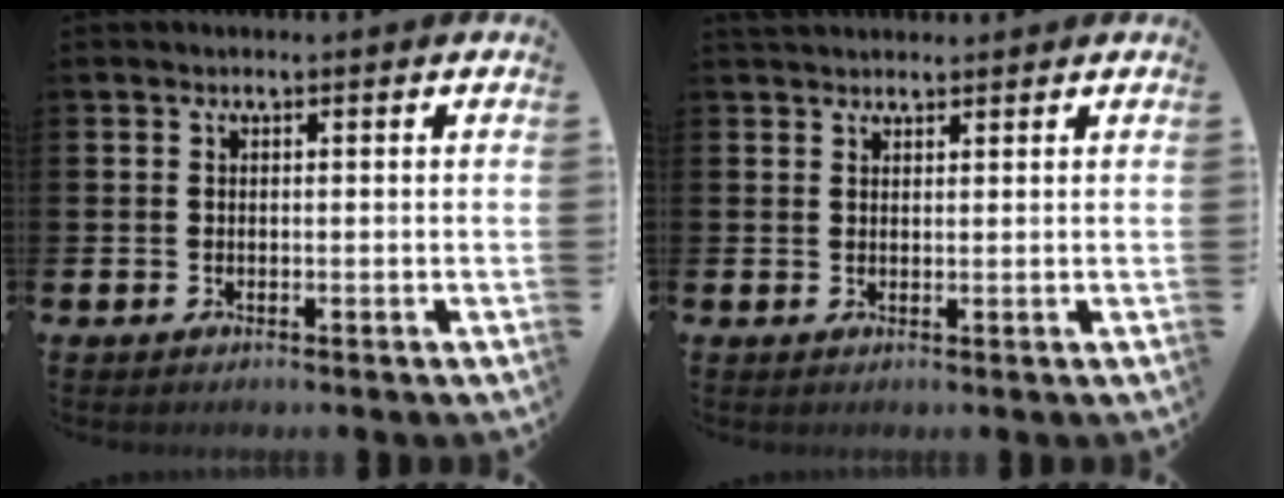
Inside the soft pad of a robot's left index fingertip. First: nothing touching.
{"total": 2.0, "force": [1.9, 0.6, 0.1], "torque": [0.003, -0.004, 0.033]}